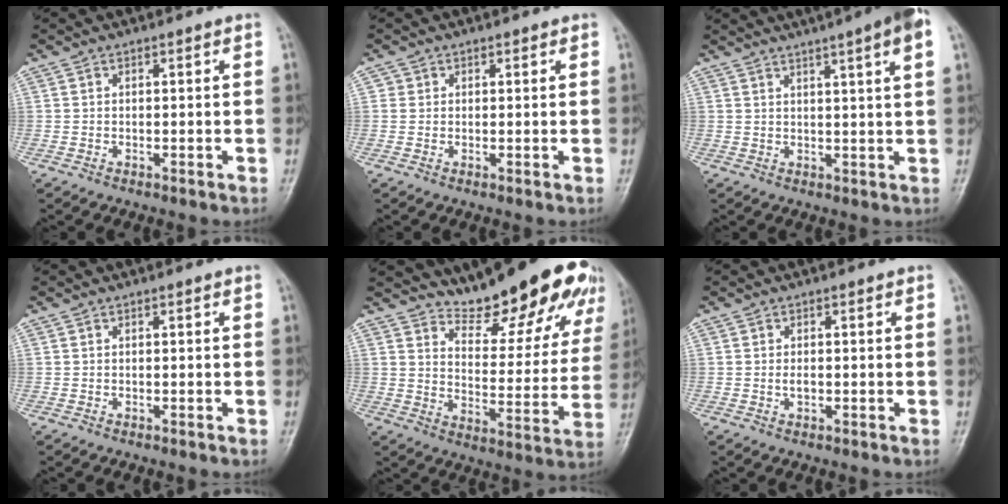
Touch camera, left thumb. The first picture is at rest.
{"total": 1.6, "force": [0.7, 1.5, 0.1], "torque": [0.015, -0.001, 0.004]}
{"total": 11.0, "force": [6.9, 0.6, 8.6], "torque": [-0.123, 0.010, 0.080]}
{"total": 0.0}
{"total": 19.7, "force": [16.8, 5.3, 8.9], "torque": [-0.078, -0.117, 0.226]}
{"total": 1.2, "force": [0.0, 0.7, 1.0], "torque": [-0.014, -0.001, -0.001]}